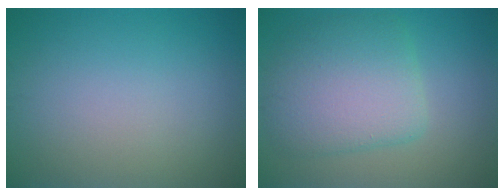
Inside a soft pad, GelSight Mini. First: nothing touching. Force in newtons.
{"total": 6.4, "press": 6.4, "slide": 0.2}